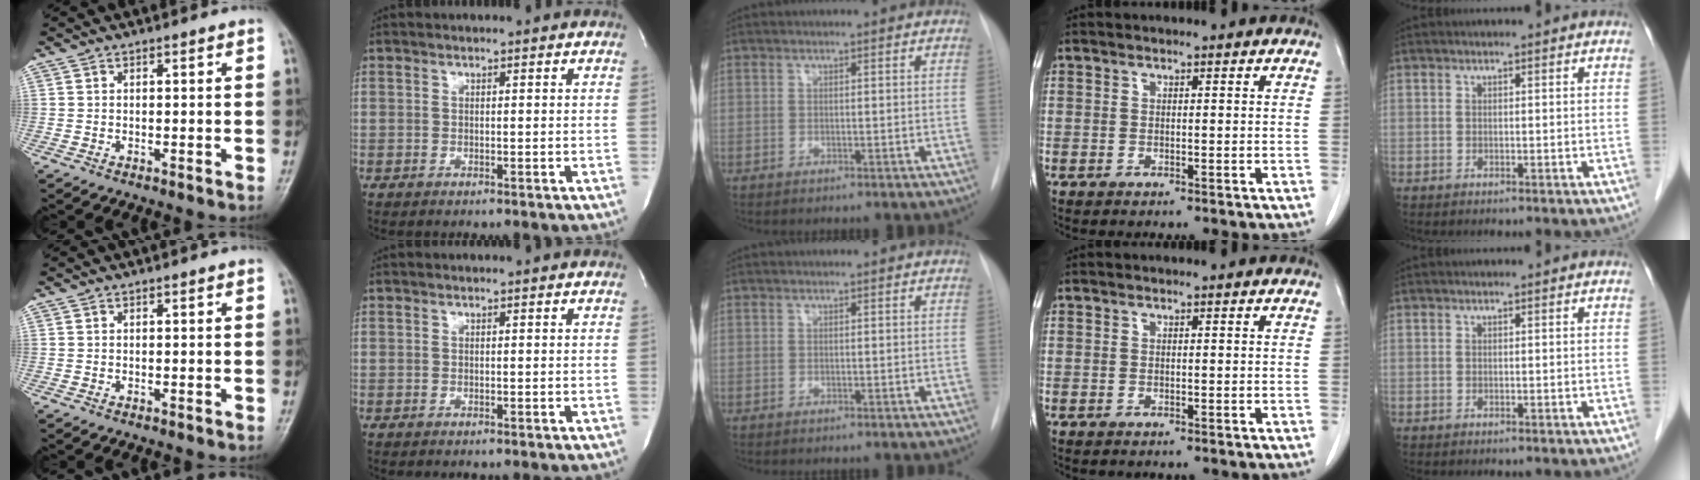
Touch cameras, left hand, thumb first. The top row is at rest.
{}